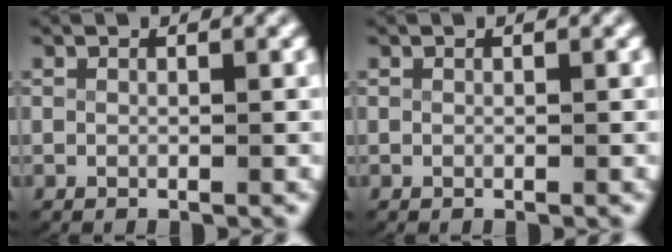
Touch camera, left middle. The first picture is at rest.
{"total": 0.0}